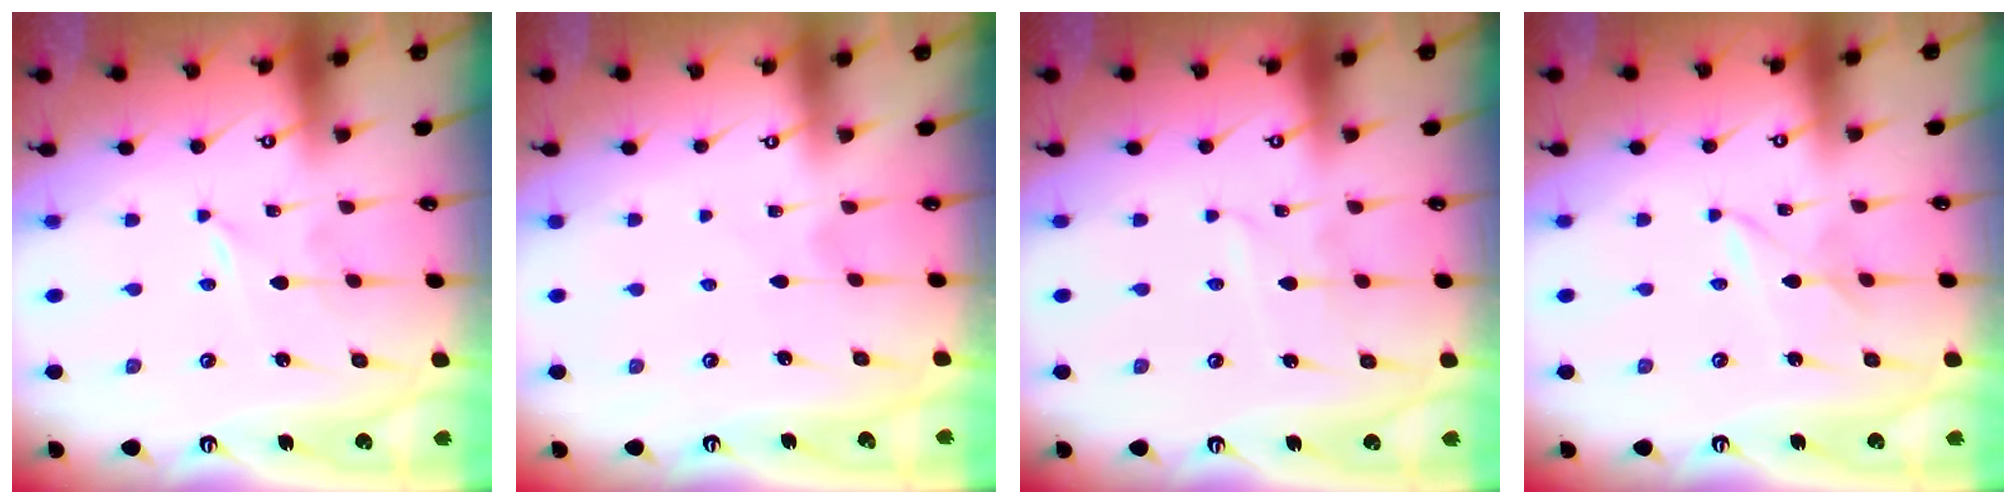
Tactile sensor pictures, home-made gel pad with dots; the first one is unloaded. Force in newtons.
{"total": 3.1, "press": 3.1, "slide": 0.4}
{"total": 3.0, "press": 3.0, "slide": 0.3}
{"total": 2.1, "press": 2.1, "slide": 0.3}